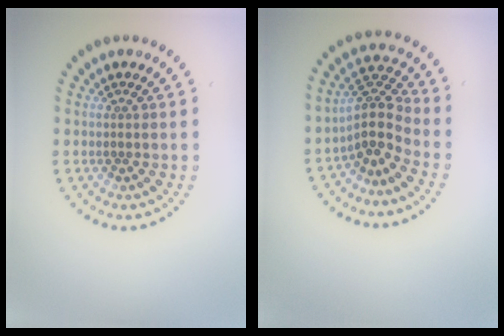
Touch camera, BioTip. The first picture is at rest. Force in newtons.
{"total": 3.6, "press": 2.6, "slide": 2.4}